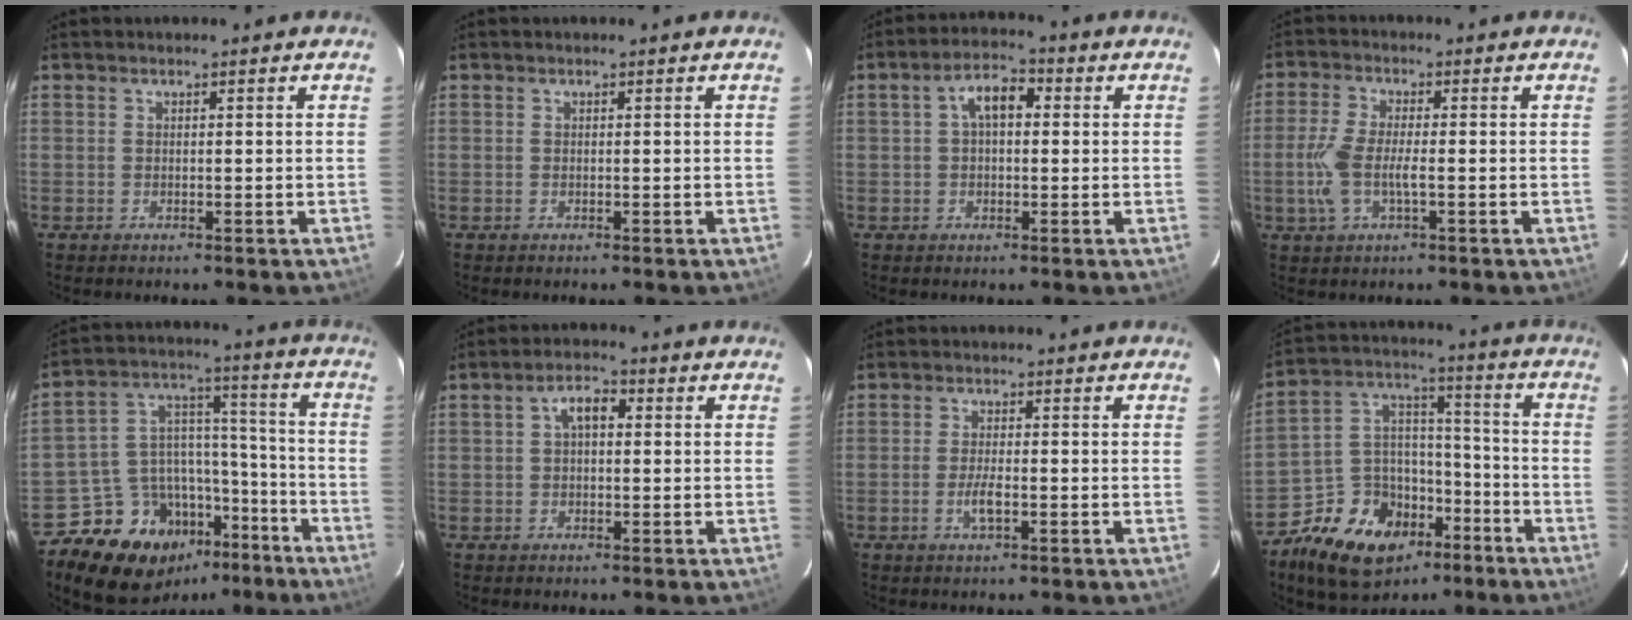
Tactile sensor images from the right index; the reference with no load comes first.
{"total": 0.0}
{"total": 5.7, "force": [1.0, 3.2, 4.6], "torque": [-0.084, 0.023, 0.016]}
{"total": 7.1, "force": [-1.6, 2.4, 6.5], "torque": [-0.147, -0.001, -0.031]}
{"total": 20.0, "force": [-12.8, 12.8, 8.5], "torque": [-0.177, 0.051, -0.185]}
{"total": 4.1, "force": [0.7, 2.3, 3.3], "torque": [-0.059, 0.018, 0.012]}
{"total": 3.2, "force": [-1.2, 0.8, 2.9], "torque": [-0.062, -0.002, -0.023]}
{"total": 17.9, "force": [-10.7, 12.2, 7.6], "torque": [-0.163, 0.053, -0.163]}